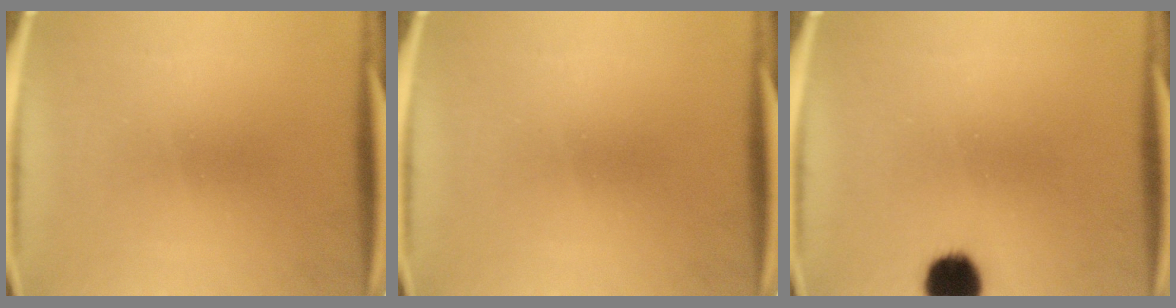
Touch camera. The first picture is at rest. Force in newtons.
{"total": 0.0}
{"total": 7.8}